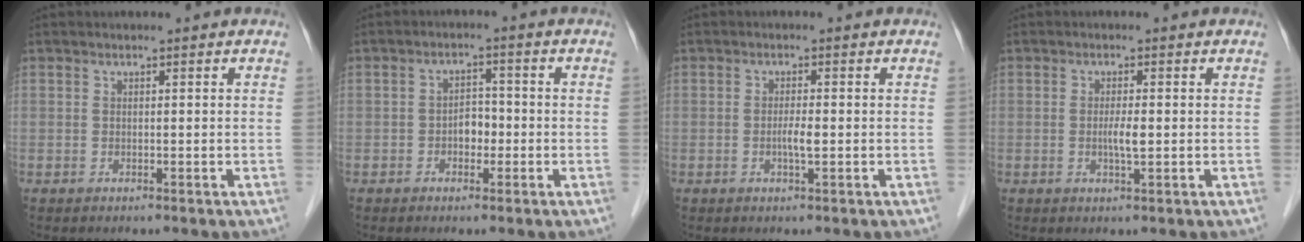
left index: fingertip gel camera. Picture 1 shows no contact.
{"total": 2.9, "force": [-1.0, 1.9, 2.0], "torque": [-0.029, 0.010, -0.019]}
{"total": 1.9, "force": [-0.4, 0.2, 1.8], "torque": [-0.036, 0.000, -0.007]}
{"total": 2.2, "force": [-0.2, 0.2, 2.1], "torque": [-0.043, -0.002, -0.002]}